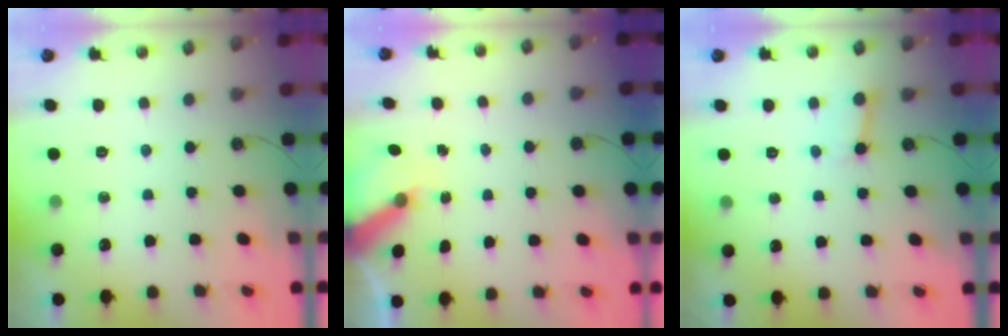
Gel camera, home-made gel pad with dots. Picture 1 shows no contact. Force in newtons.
{"total": 5.2, "press": 5.2, "slide": 0.6}
{"total": 2.7, "press": 2.7, "slide": 0.2}